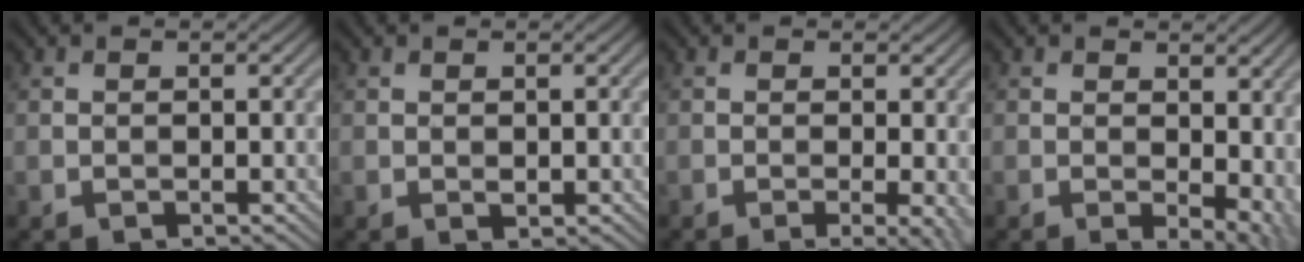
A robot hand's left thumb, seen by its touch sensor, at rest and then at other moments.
{"total": 0.6, "force": [0.1, 0.4, 0.4], "torque": [-0.006, 0.000, 0.002]}
{"total": 3.9, "force": [-0.9, 0.9, 3.7], "torque": [-0.054, -0.002, -0.012]}
{"total": 6.4, "force": [0.4, 3.4, 5.4], "torque": [-0.066, -0.005, 0.014]}